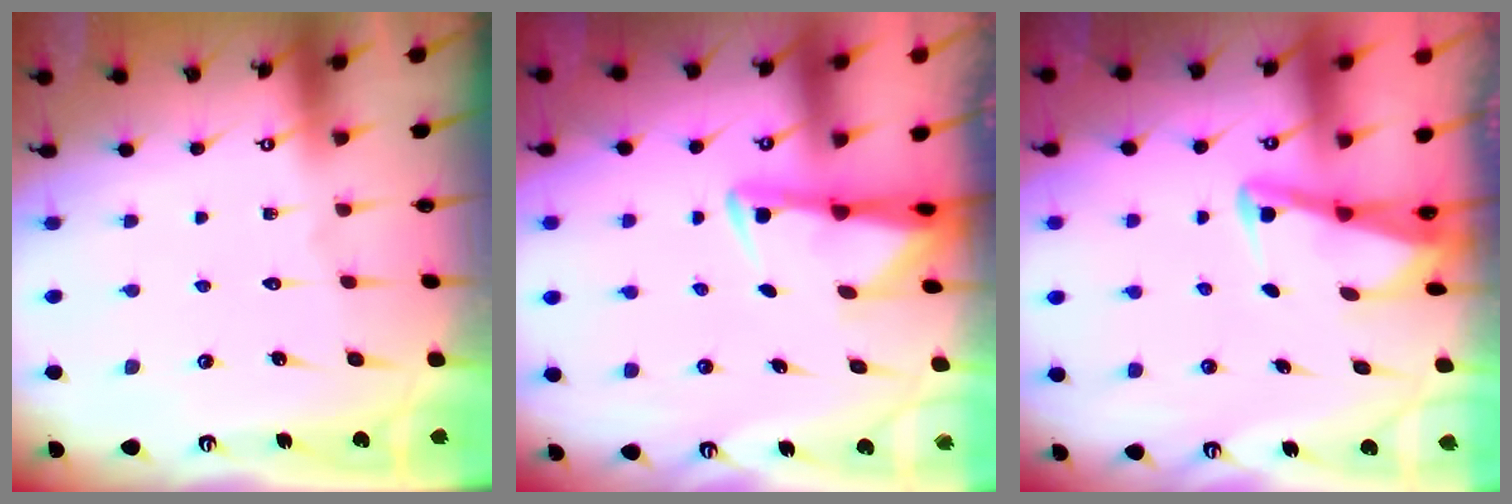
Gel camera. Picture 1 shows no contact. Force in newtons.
{"total": 2.8, "press": 2.8, "slide": 0.5}
{"total": 3.1, "press": 3.1, "slide": 0.3}